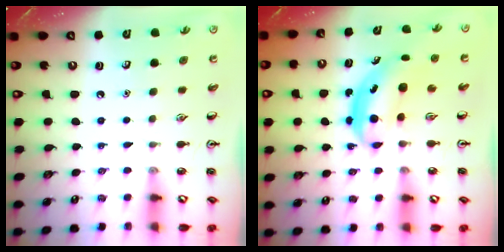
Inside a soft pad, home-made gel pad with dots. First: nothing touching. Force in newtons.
{"total": 4.9, "press": 4.8, "slide": 0.9}